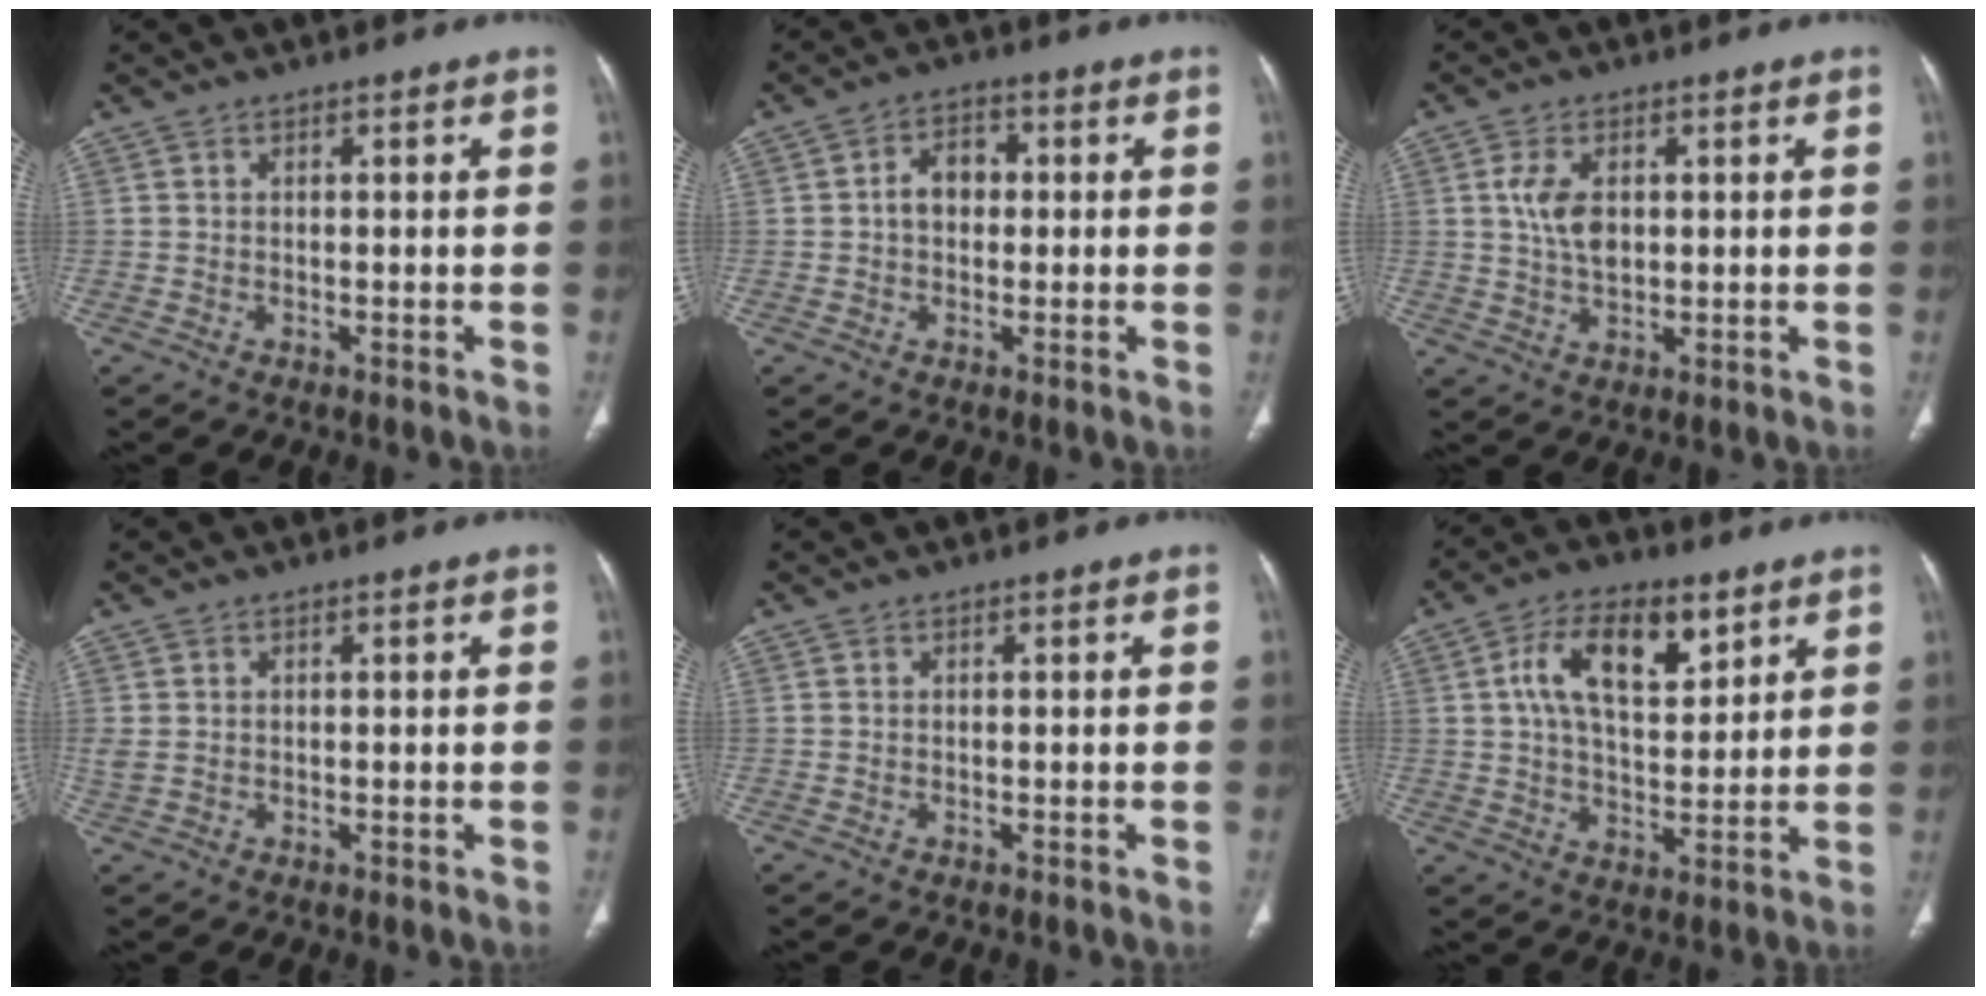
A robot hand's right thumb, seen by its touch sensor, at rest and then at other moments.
{"total": 5.2, "force": [0.2, 4.0, 3.4], "torque": [-0.037, 0.017, -0.004]}
{"total": 6.1, "force": [1.2, 3.6, 4.7], "torque": [-0.089, -0.004, 0.024]}
{"total": 1.2, "force": [0.3, 0.9, 0.8], "torque": [-0.031, 0.001, 0.010]}
{"total": 0.0}
{"total": 13.3, "force": [5.4, 6.9, 10.0], "torque": [-0.149, -0.011, 0.094]}